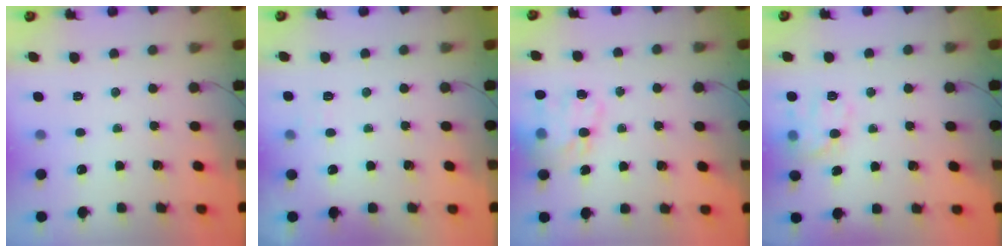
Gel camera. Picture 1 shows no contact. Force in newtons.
{"total": 5.5, "press": 5.3, "slide": 1.5}
{"total": 16.4, "press": 16.0, "slide": 3.5}
{"total": 11.4, "press": 11.4, "slide": 0.5}